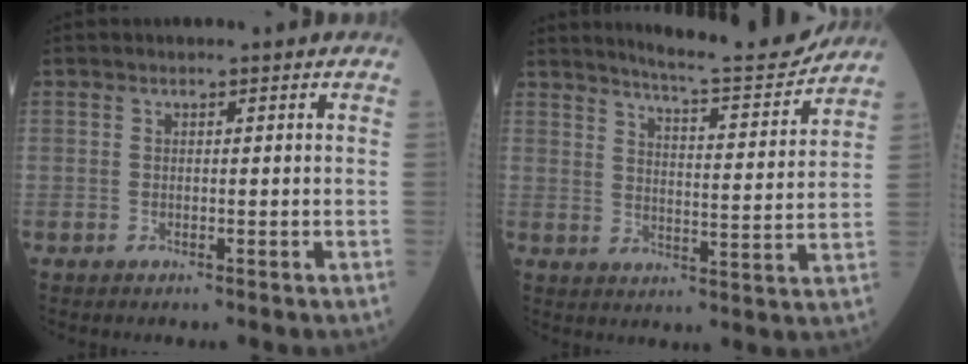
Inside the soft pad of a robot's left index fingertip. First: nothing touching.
{"total": 12.8, "force": [12.2, -0.1, 4.1], "torque": [-0.064, -0.021, 0.168]}